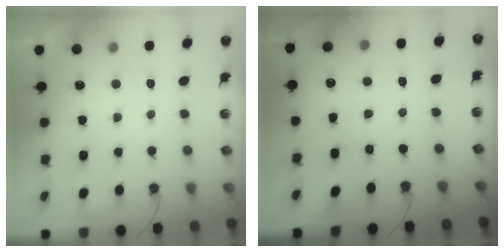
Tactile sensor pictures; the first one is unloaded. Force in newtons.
{"total": 1.5, "press": 1.4, "slide": 0.3}